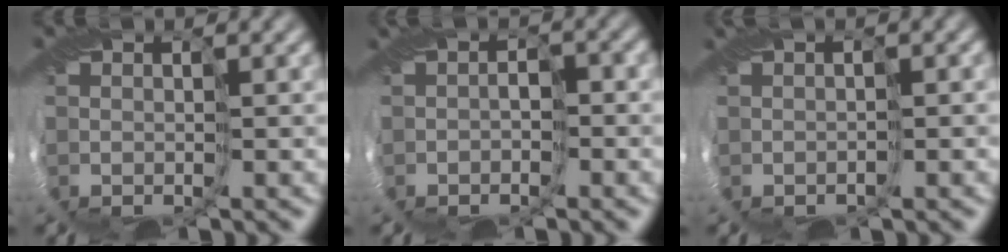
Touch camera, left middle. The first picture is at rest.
{"total": 4.0, "force": [-0.2, 2.5, 3.2], "torque": [-0.032, 0.013, 0.003]}
{"total": 1.4, "force": [0.5, 0.5, 1.2], "torque": [-0.020, 0.007, 0.013]}